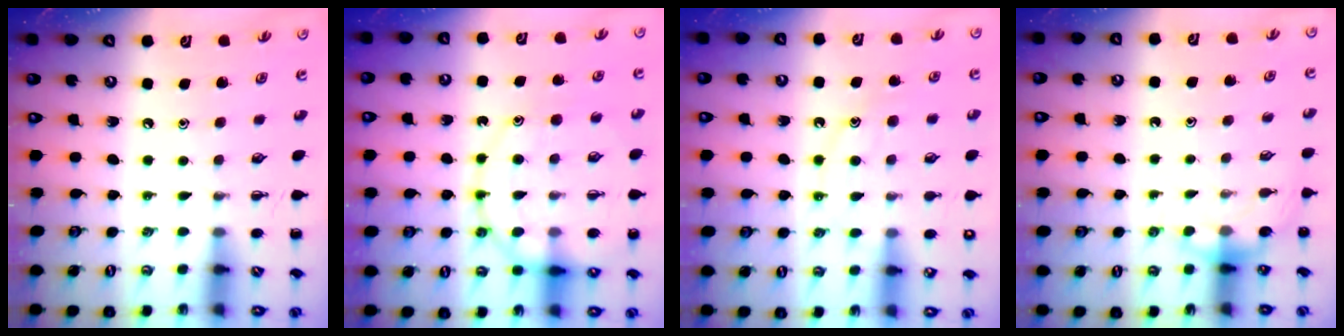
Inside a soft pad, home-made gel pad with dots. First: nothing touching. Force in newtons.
{"total": 15.7, "press": 15.6, "slide": 1.6}
{"total": 11.1, "press": 11.1, "slide": 1.0}
{"total": 6.1, "press": 5.9, "slide": 1.5}